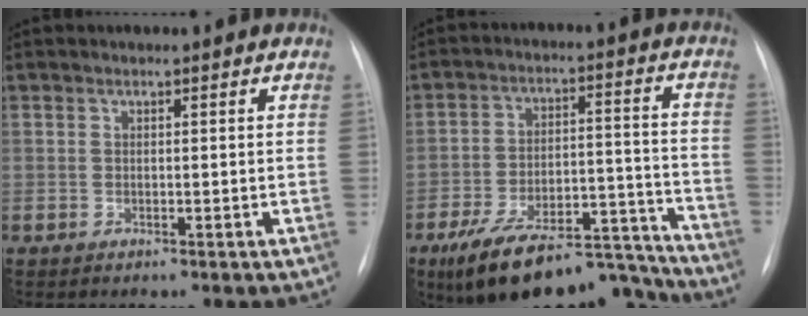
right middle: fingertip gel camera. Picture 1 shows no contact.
{"total": 18.1, "force": [-15.7, 4.7, 7.6], "torque": [-0.101, 0.039, -0.247]}